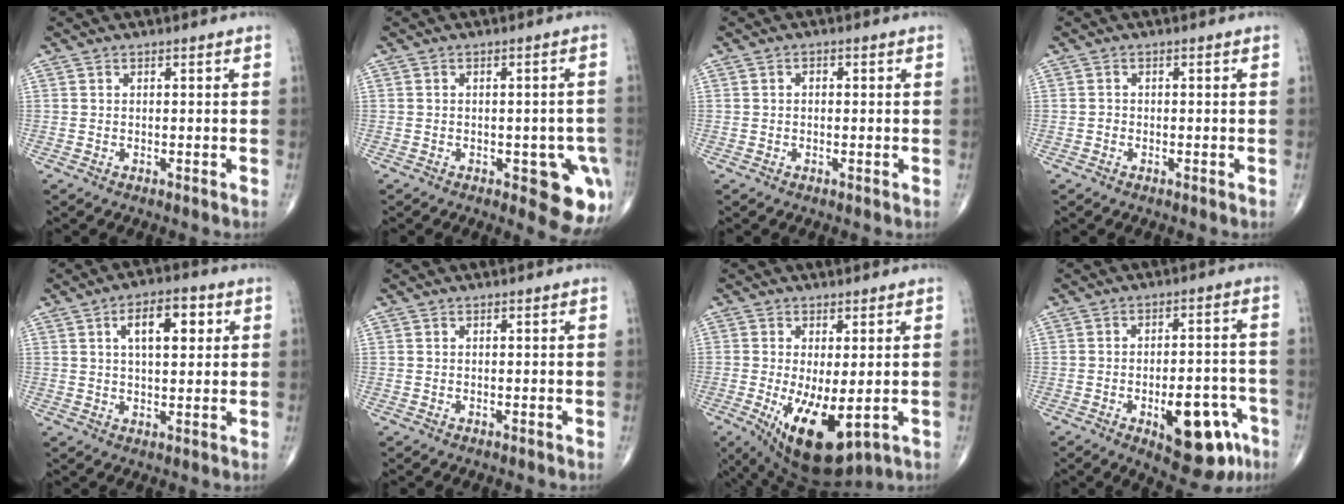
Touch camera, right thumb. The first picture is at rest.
{"total": 9.6, "force": [-3.7, 3.9, 7.9], "torque": [-0.061, 0.002, -0.040]}
{"total": 0.9, "force": [0.0, 0.7, 0.7], "torque": [-0.003, 0.004, -0.003]}
{"total": 0.6, "force": [-0.3, 0.5, 0.1], "torque": [0.005, 0.003, -0.010]}
{"total": 8.8, "force": [2.8, 4.1, 7.3], "torque": [-0.088, 0.002, 0.039]}
{"total": 0.0}
{"total": 12.8, "force": [-3.2, 5.1, 11.2], "torque": [-0.190, -0.024, -0.031]}
{"total": 14.7, "force": [-6.5, 6.5, 11.4], "torque": [-0.123, 0.034, -0.078]}